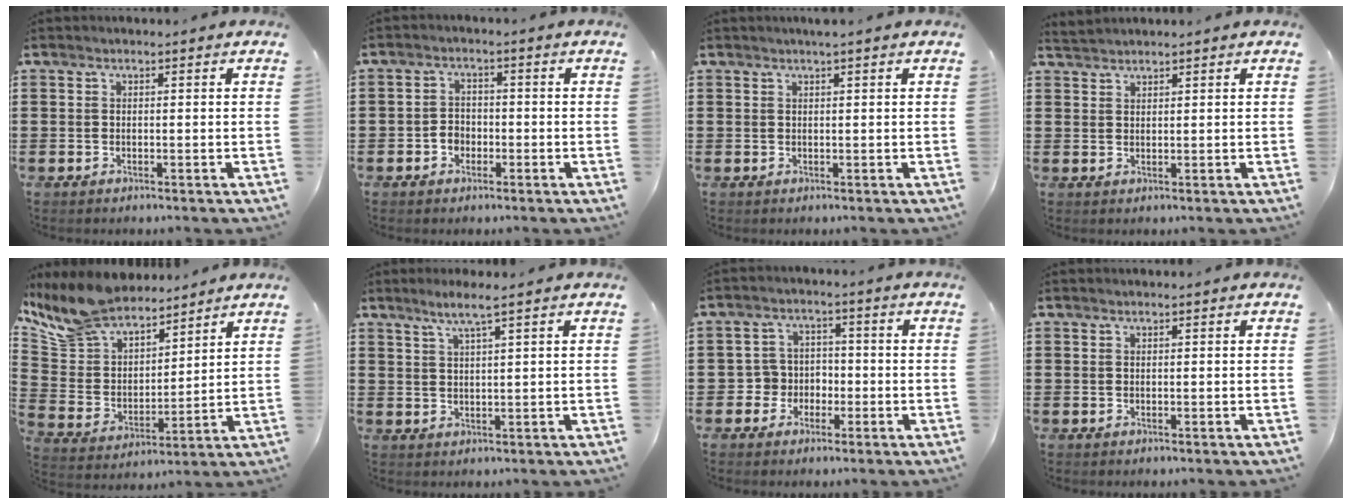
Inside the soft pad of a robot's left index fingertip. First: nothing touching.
{"total": 2.3, "force": [-0.9, 1.9, 0.9], "torque": [-0.023, 0.003, -0.021]}
{"total": 1.0, "force": [0.8, -0.1, 0.7], "torque": [-0.013, -0.001, 0.014]}
{"total": 1.6, "force": [1.6, 0.1, 0.0], "torque": [-0.004, 0.003, 0.032]}
{"total": 10.0, "force": [9.4, 3.1, 1.6], "torque": [-0.082, -0.058, 0.178]}
{"total": 3.3, "force": [2.2, -0.3, 2.4], "torque": [-0.051, 0.002, 0.038]}
{"total": 3.8, "force": [-1.4, 3.4, 0.9], "torque": [-0.030, 0.007, -0.031]}
{"total": 0.0}